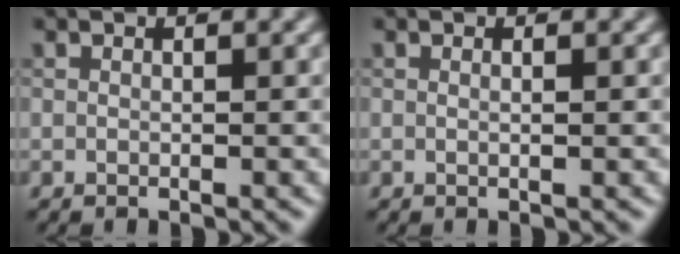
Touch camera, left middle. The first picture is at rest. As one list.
[{"total": 0.6, "force": [-0.4, 0.2, 0.5], "torque": [-0.002, 0.003, -0.007]}]